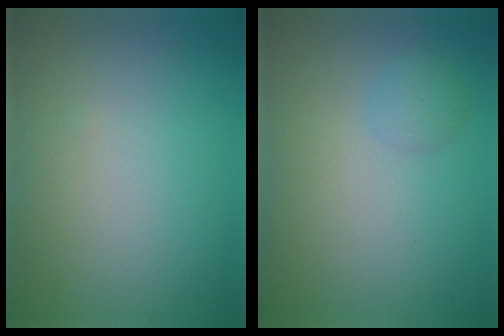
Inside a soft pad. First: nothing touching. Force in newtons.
{"total": 1.4, "press": 1.4, "slide": 0.1}